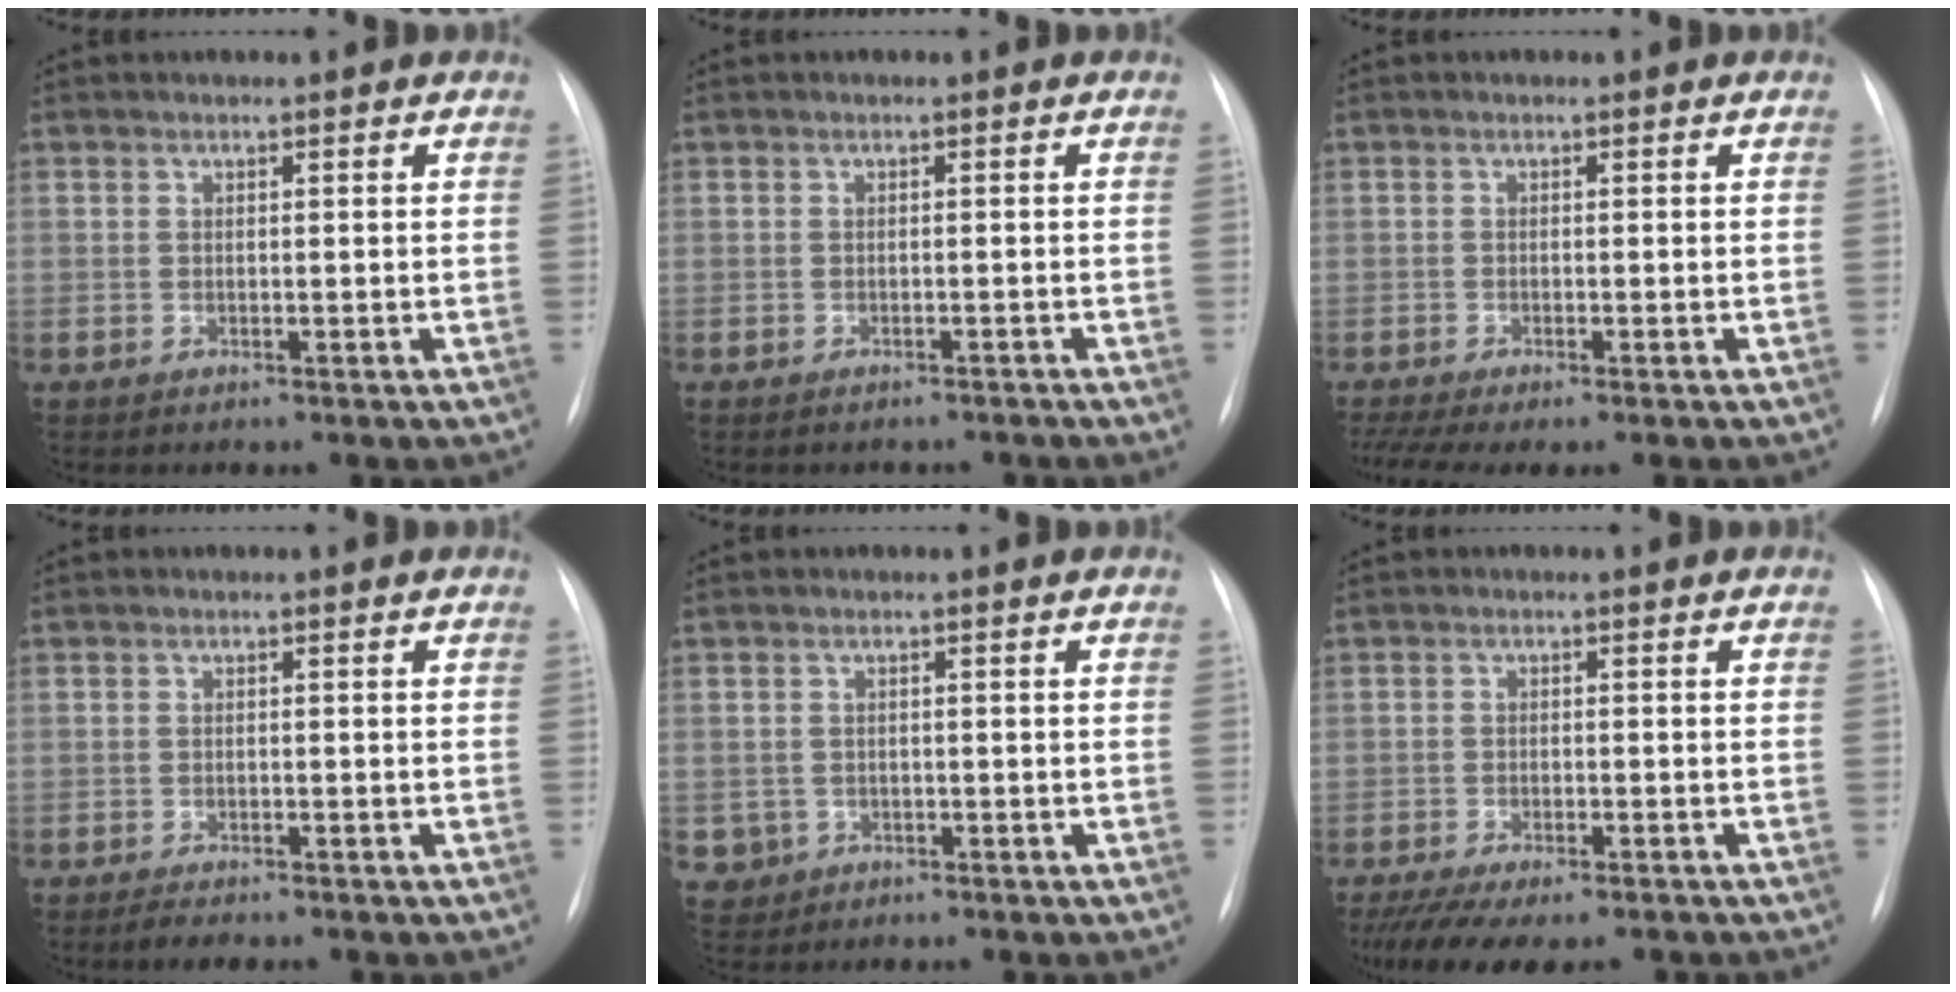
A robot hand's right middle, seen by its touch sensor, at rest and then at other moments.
{"total": 3.0, "force": [-2.8, 0.9, 0.6], "torque": [-0.004, -0.001, -0.032]}
{"total": 5.8, "force": [-4.4, 0.8, 3.7], "torque": [-0.072, -0.007, -0.074]}
{"total": 2.3, "force": [-1.9, 0.6, 1.1], "torque": [-0.029, -0.007, -0.023]}
{"total": 3.2, "force": [-1.2, 3.0, 0.1], "torque": [-0.006, 0.005, -0.014]}
{"total": 11.9, "force": [-9.4, 3.6, 6.4], "torque": [-0.114, -0.014, -0.135]}